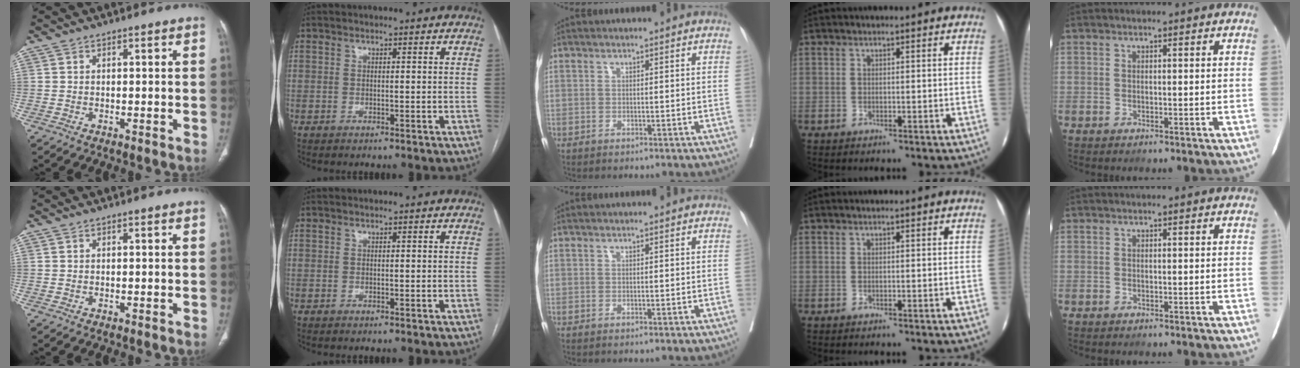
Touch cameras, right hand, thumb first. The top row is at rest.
{}